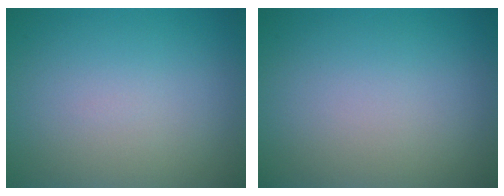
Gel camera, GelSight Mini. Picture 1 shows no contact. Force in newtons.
{"total": 0.0}